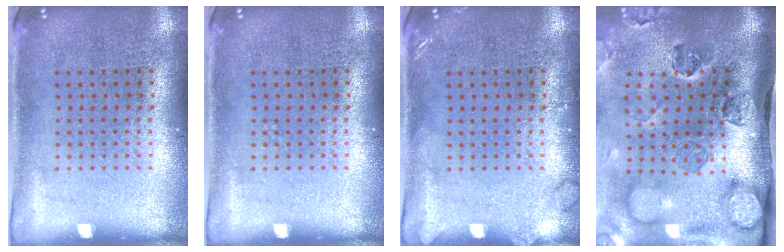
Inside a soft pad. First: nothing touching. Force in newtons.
{"total": 0.0}
{"total": 1.2, "press": 1.1, "slide": 0.2}
{"total": 5.0, "press": 3.6, "slide": 3.5}